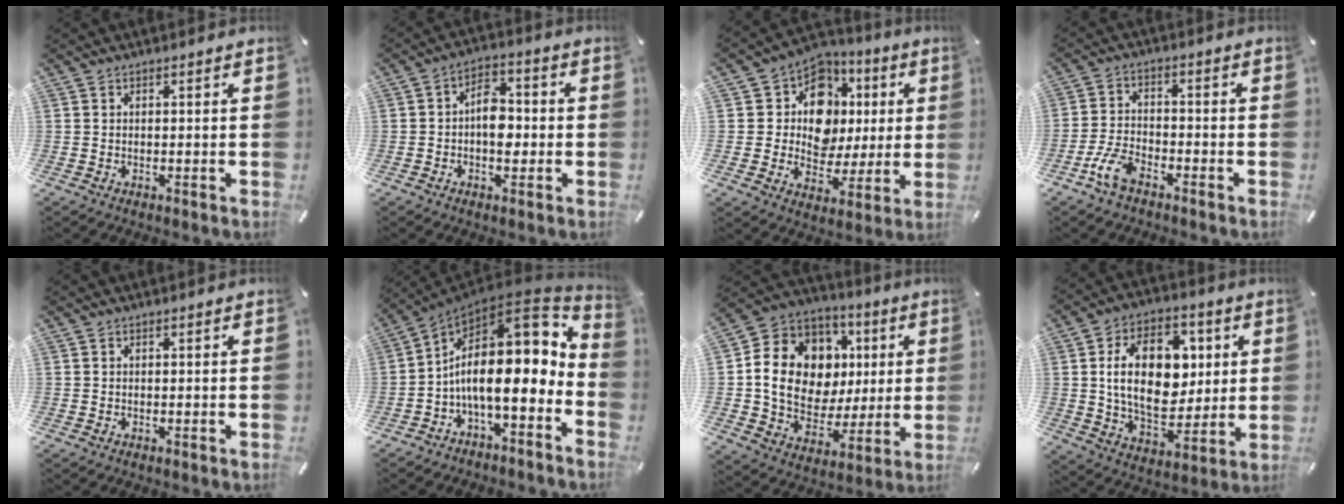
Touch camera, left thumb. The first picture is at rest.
{"total": 7.0, "force": [-1.1, 4.5, 5.2], "torque": [-0.067, 0.009, -0.023]}
{"total": 12.8, "force": [3.0, 11.0, 5.9], "torque": [-0.094, -0.024, 0.061]}
{"total": 7.0, "force": [-4.5, 3.3, 4.2], "torque": [-0.111, 0.007, -0.091]}
{"total": 0.0}
{"total": 17.4, "force": [0.5, 8.2, 15.4], "torque": [-0.253, -0.044, 0.004]}
{"total": 16.5, "force": [2.0, 13.9, 8.6], "torque": [-0.158, -0.008, 0.049]}
{"total": 19.3, "force": [3.4, 13.2, 13.6], "torque": [-0.234, 0.004, 0.060]}